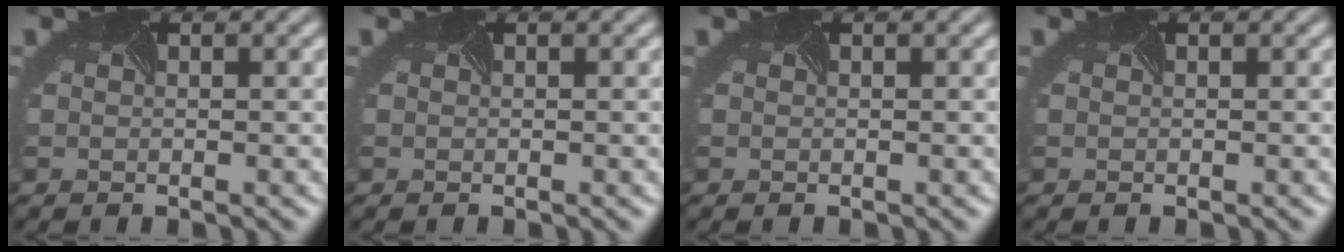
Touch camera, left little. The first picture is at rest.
{"total": 0.0}
{"total": 0.0}
{"total": 0.0}